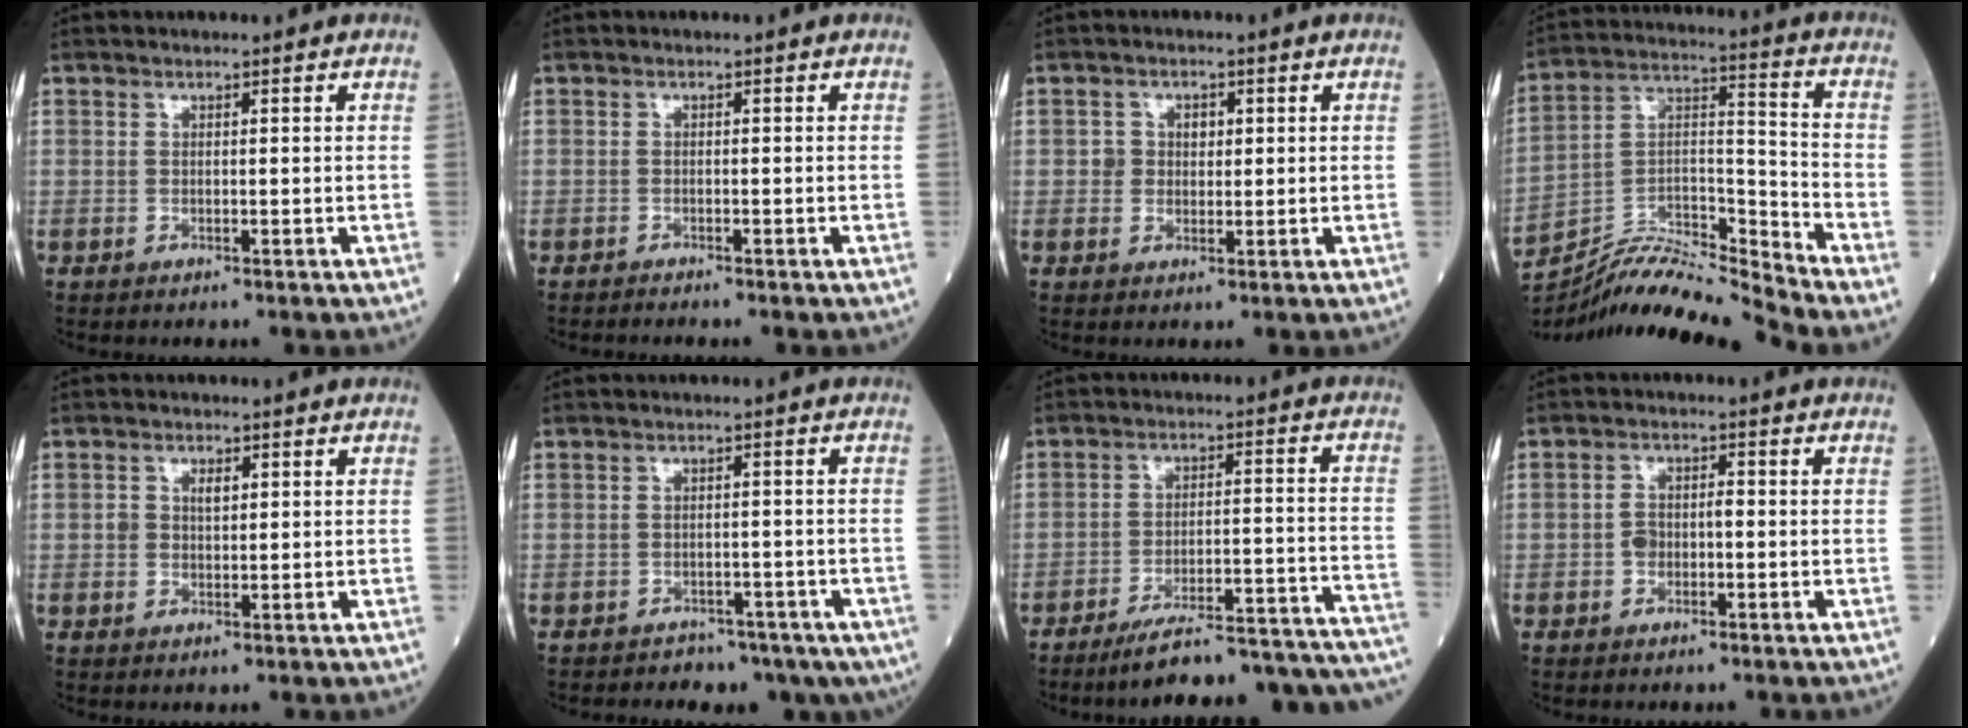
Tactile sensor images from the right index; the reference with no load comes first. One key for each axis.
{"total": 1.1, "fx": -1.1, "fy": -0.2, "fz": 0.2, "tx": -0.006, "ty": 0.000, "tz": -0.018}
{"total": 2.7, "fx": 0.4, "fy": 2.3, "fz": 1.3, "tx": -0.015, "ty": 0.007, "tz": 0.004}
{"total": 14.0, "fx": -13.5, "fy": -1.1, "fz": 3.4, "tx": -0.056, "ty": 0.047, "tz": -0.250}
{"total": 2.4, "fx": 0.6, "fy": 1.4, "fz": 1.8, "tx": -0.034, "ty": 0.007, "tz": 0.011}
{"total": 7.3, "fx": -5.2, "fy": 4.7, "fz": 2.1, "tx": -0.021, "ty": 0.012, "tz": -0.061}
{"total": 22.9, "fx": -21.3, "fy": 1.0, "fz": 8.3, "tx": -0.056, "ty": 0.012, "tz": -0.284}
{"total": 2.5, "fx": -0.8, "fy": 1.6, "fz": 1.7, "tx": -0.030, "ty": 0.013, "tz": -0.016}